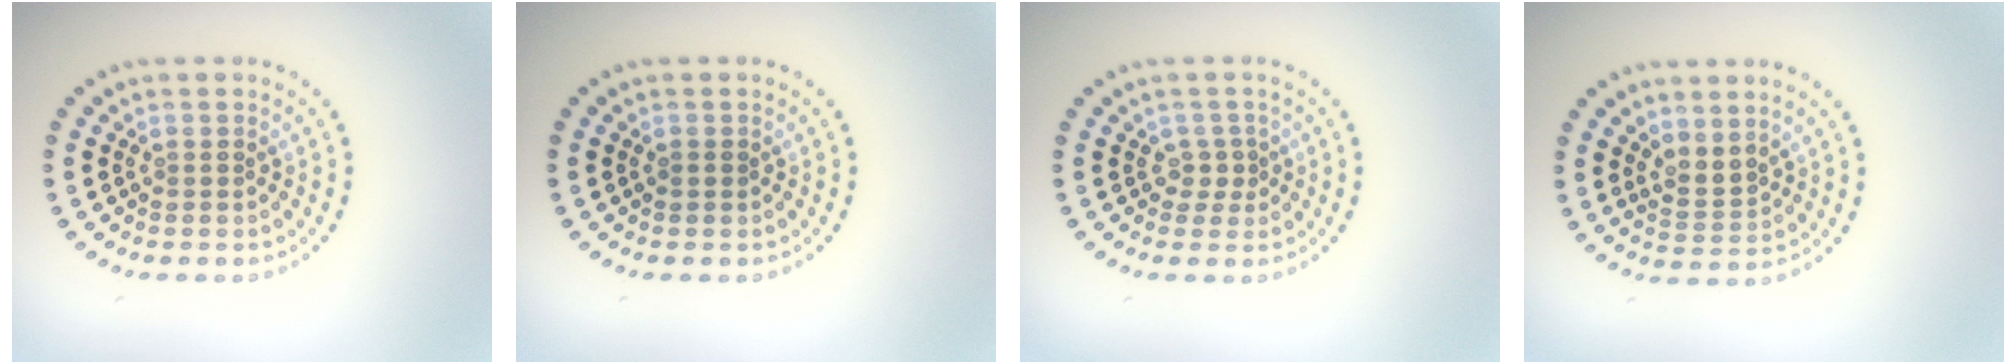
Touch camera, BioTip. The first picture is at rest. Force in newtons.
{"total": 0.5, "press": 0.5, "slide": 0.1}
{"total": 1.3, "press": 0.9, "slide": 0.9}
{"total": 2.1, "press": 1.6, "slide": 1.3}